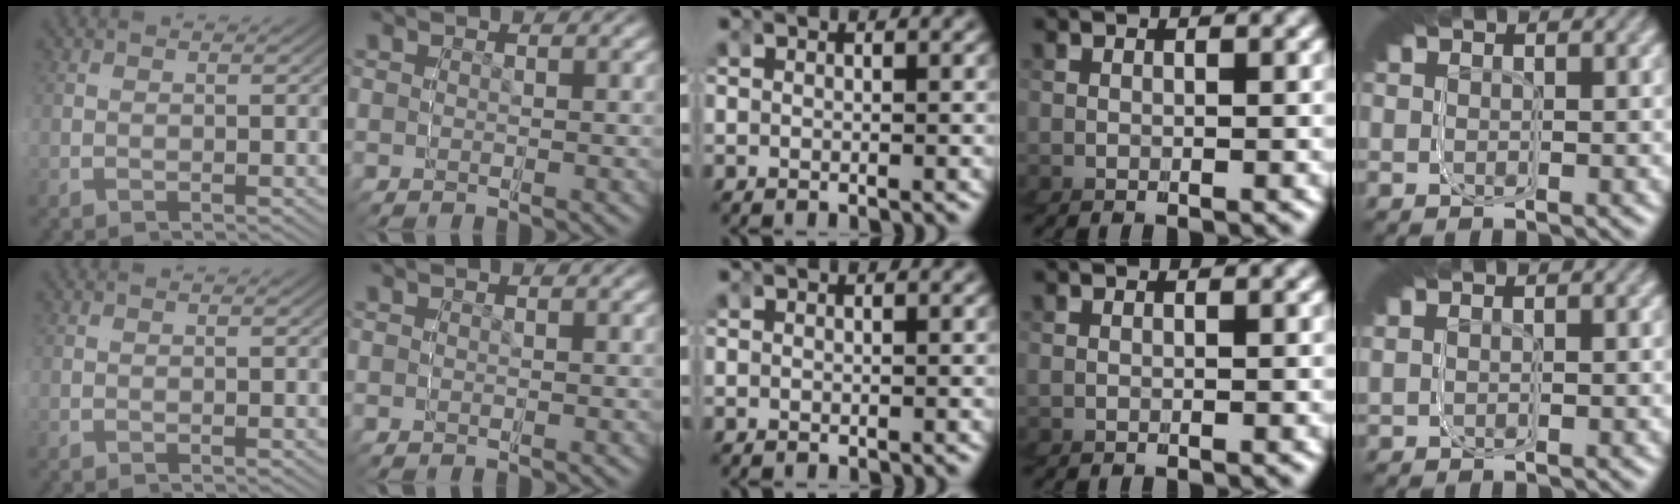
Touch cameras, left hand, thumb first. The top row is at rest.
{"little": {"total": 0.8, "force": [0.0, 0.6, 0.6], "torque": [-0.020, -0.002, 0.003]}}